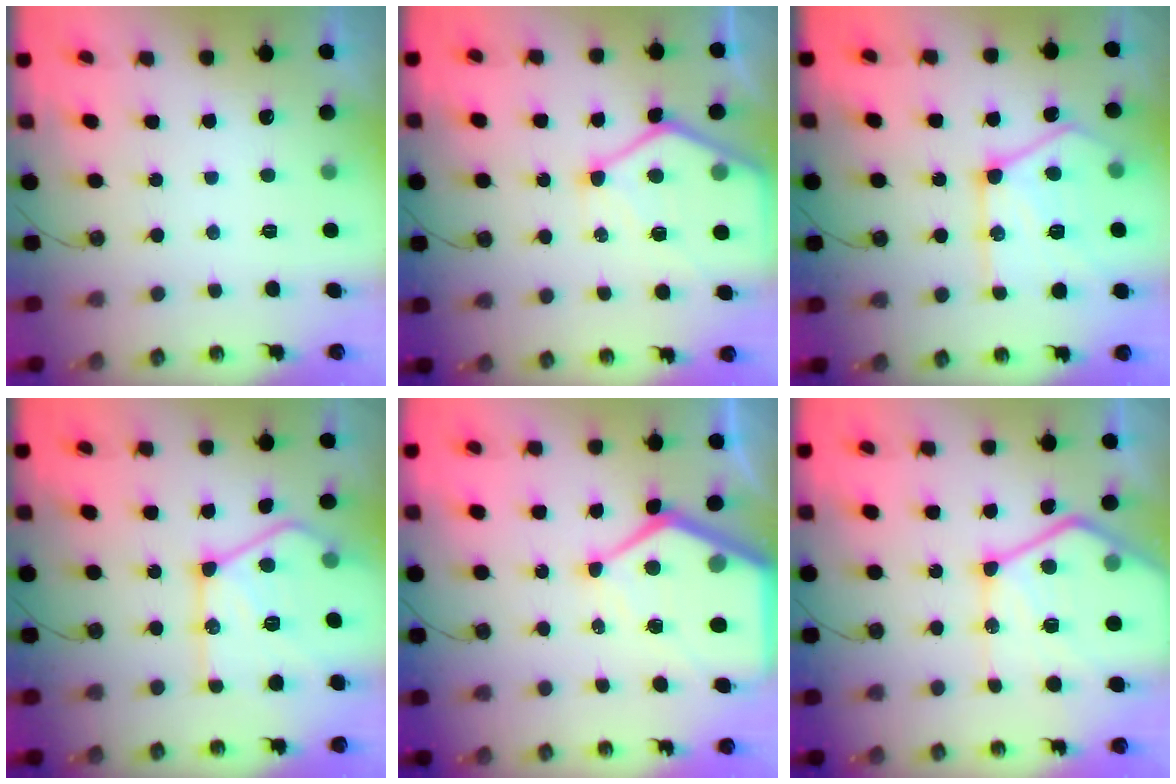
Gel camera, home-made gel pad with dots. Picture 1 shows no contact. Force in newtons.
{"total": 14.1, "press": 14.0, "slide": 1.5}
{"total": 19.2, "press": 19.1, "slide": 1.7}
{"total": 19.1, "press": 19.1, "slide": 1.0}
{"total": 14.8, "press": 14.8, "slide": 1.4}
{"total": 22.6, "press": 22.5, "slide": 2.4}